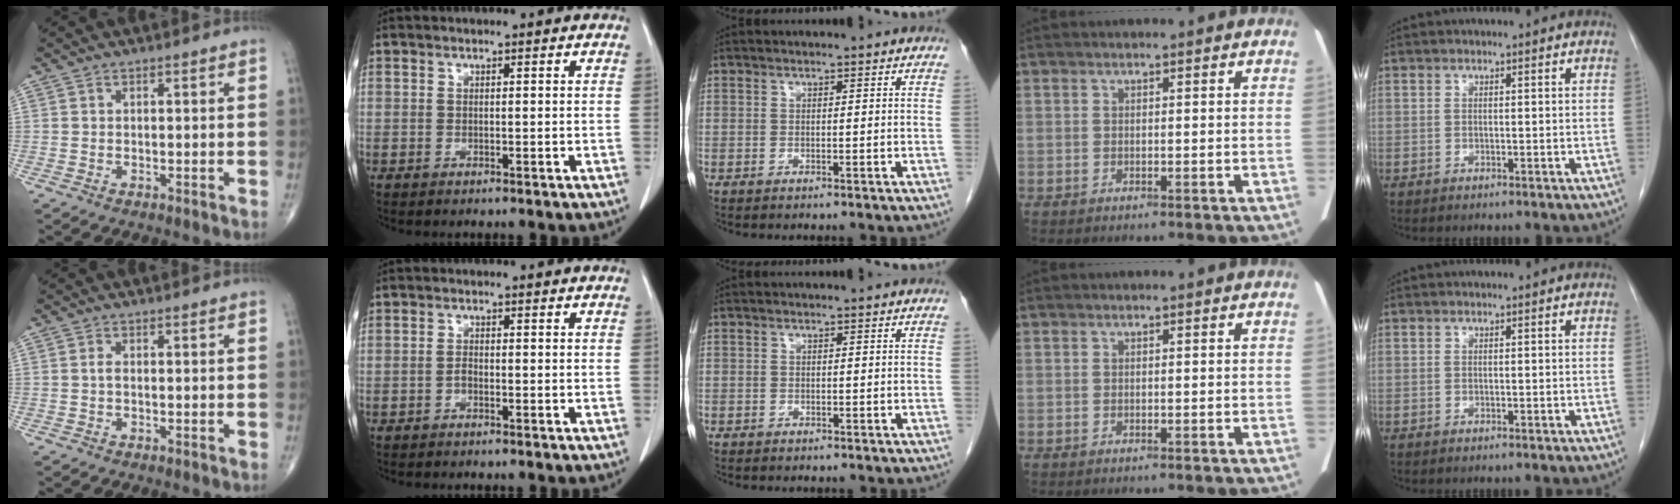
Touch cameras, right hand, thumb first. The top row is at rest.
{"thumb": {"total": 0.8, "force": [-0.1, 0.4, 0.6], "torque": [-0.010, 0.002, -0.004]}, "index": {"total": 0.8, "force": [-0.5, 0.2, 0.6], "torque": [-0.010, 0.003, -0.012]}, "middle": {"total": 0.6, "force": [-0.4, 0.4, 0.0], "torque": [-0.007, 0.002, -0.008]}}